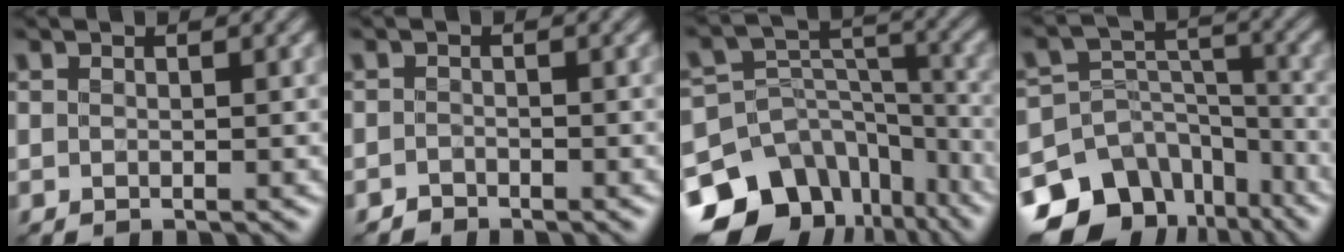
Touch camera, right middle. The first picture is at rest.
{"total": 0.8, "force": [-0.8, 0.3, -0.1], "torque": [0.002, 0.005, -0.018]}
{"total": 15.1, "force": [-10.3, 9.8, 4.9], "torque": [-0.119, -0.002, -0.141]}
{"total": 13.3, "force": [-9.1, 8.8, 4.0], "torque": [-0.087, 0.001, -0.132]}